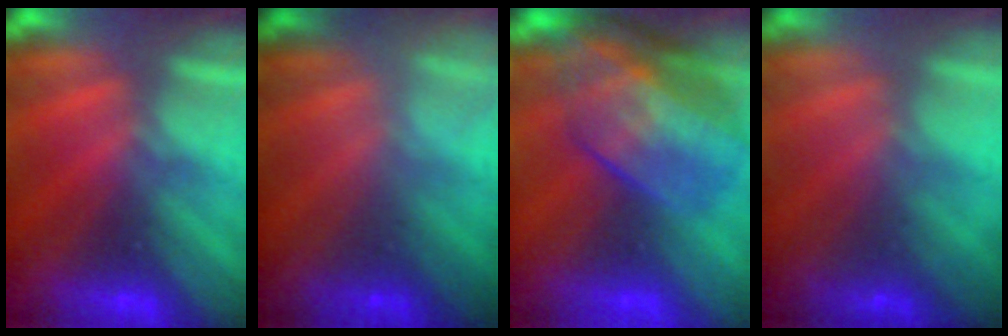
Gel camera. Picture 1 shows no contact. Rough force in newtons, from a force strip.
{"total": 2.4}
{"total": 7.5}
{"total": 1.1}